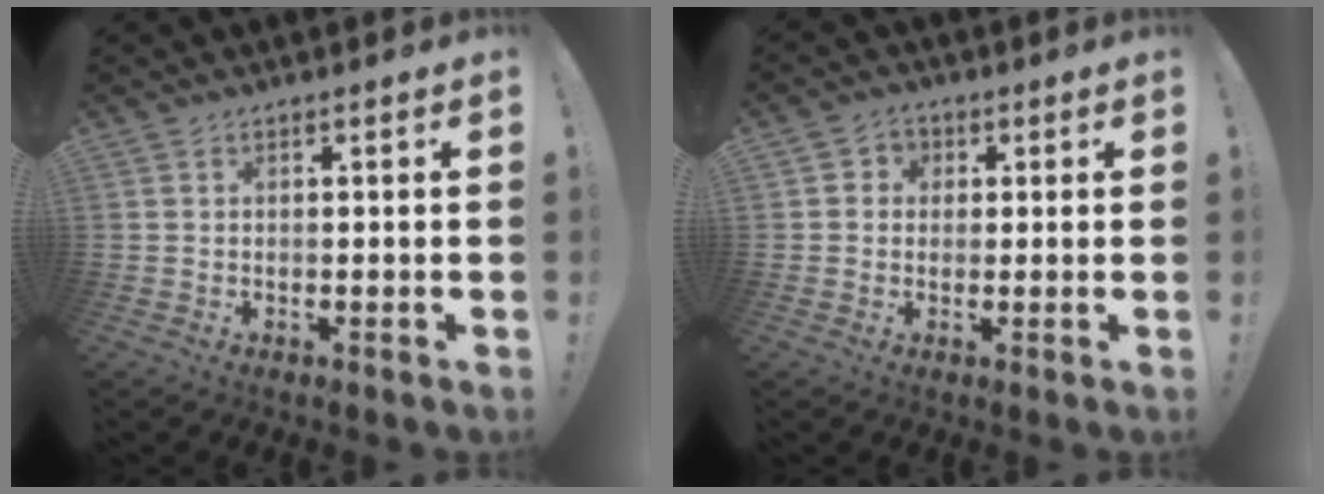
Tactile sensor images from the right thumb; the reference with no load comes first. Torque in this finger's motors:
{"motor_torque": [-0.13, 0.03, -0.33, 0.10, -0.01]}